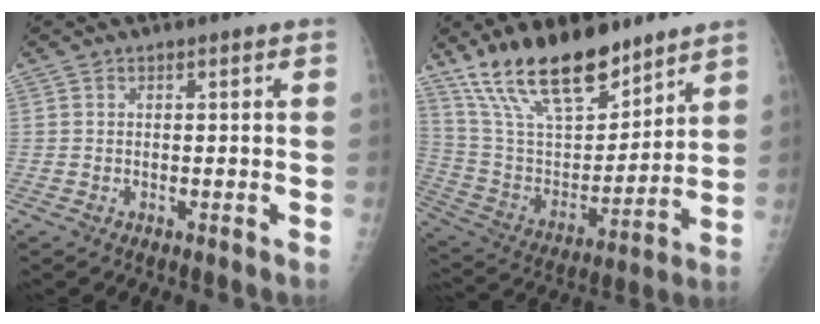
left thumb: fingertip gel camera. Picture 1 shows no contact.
{"total": 20.8, "force": [15.4, 8.2, 11.3], "torque": [-0.156, -0.075, 0.286]}